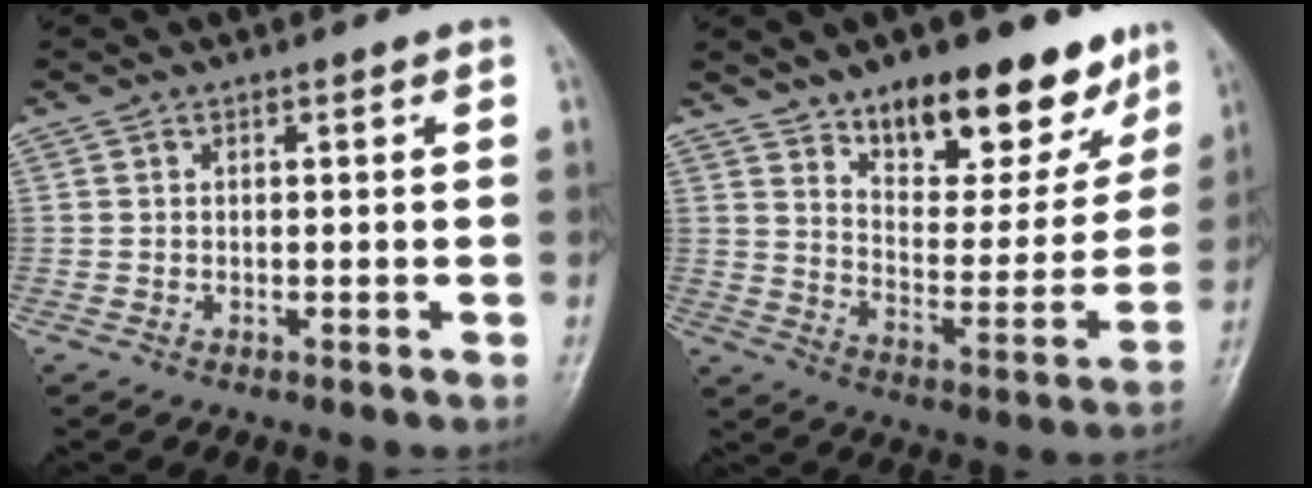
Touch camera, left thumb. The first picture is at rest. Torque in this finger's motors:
{"motor_torque": [0.69, 0.36, 1.00, -1.69, 0.09]}